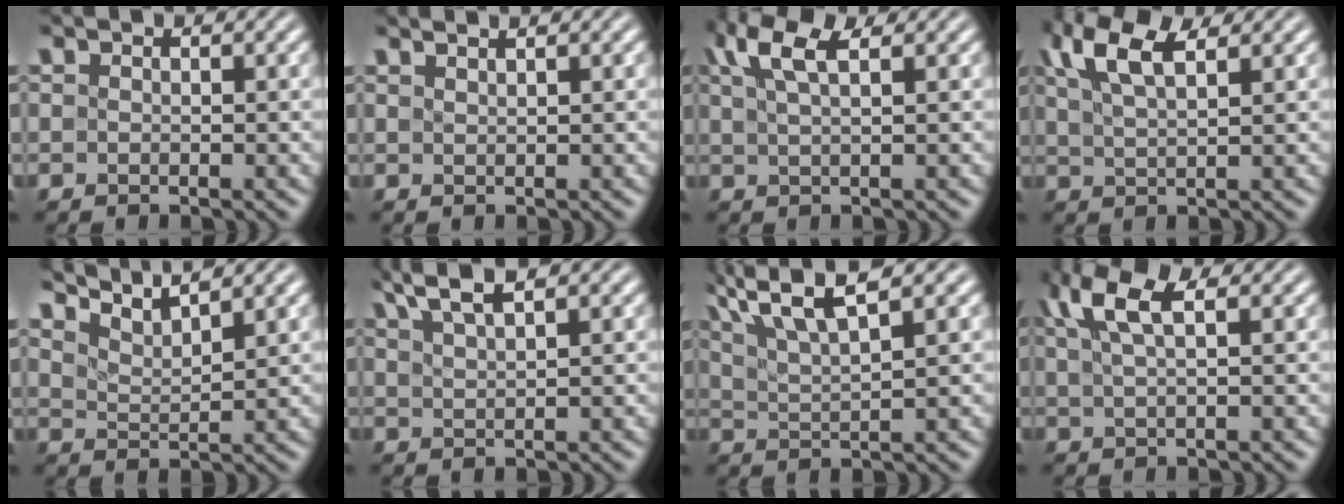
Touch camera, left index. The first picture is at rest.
{"total": 2.0, "force": [1.5, 0.6, 1.2], "torque": [0.000, 0.001, 0.003]}
{"total": 4.7, "force": [2.7, 1.4, 3.6], "torque": [-0.063, 0.017, 0.043]}
{"total": 6.2, "force": [3.6, 2.2, 4.6], "torque": [-0.091, 0.020, 0.058]}
{"total": 4.7, "force": [4.2, 0.6, 2.0], "torque": [-0.037, 0.007, 0.068]}
{"total": 4.0, "force": [2.9, 0.7, 2.7], "torque": [-0.045, 0.015, 0.051]}
{"total": 6.2, "force": [3.8, 1.5, 4.7], "torque": [-0.085, 0.017, 0.071]}
{"total": 4.9, "force": [2.6, 1.4, 3.9], "torque": [-0.073, 0.015, 0.044]}